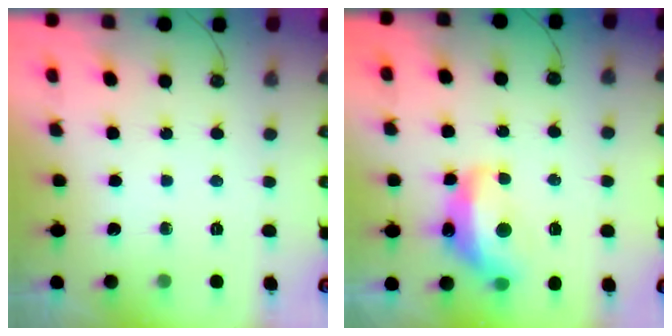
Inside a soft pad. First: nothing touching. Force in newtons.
{"total": 6.6, "press": 6.6, "slide": 0.9}